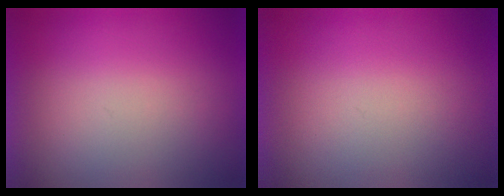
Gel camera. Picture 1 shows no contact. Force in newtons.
{"total": 0.0}